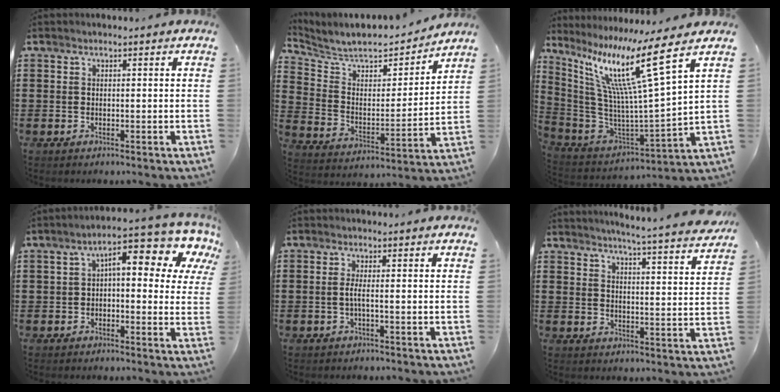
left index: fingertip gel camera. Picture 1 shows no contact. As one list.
[{"total": 6.4, "force": [5.9, 2.1, 1.6], "torque": [-0.068, -0.041, 0.098]}, {"total": 15.1, "force": [8.0, 0.8, 12.8], "torque": [-0.284, -0.045, 0.116]}, {"total": 9.8, "force": [4.5, 3.8, 7.9], "torque": [-0.123, -0.028, 0.064]}, {"total": 2.0, "force": [-0.4, -0.2, 1.9], "torque": [-0.043, -0.006, -0.013]}, {"total": 4.6, "force": [4.3, -1.0, 1.3], "torque": [-0.036, -0.039, 0.069]}]